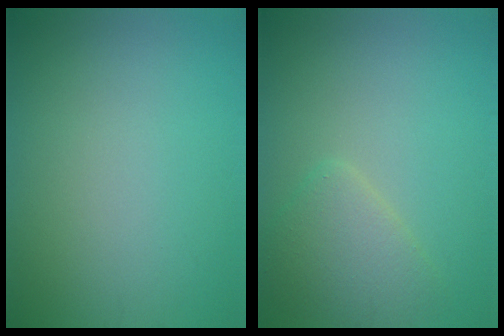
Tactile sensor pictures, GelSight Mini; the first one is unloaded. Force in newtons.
{"total": 3.0, "press": 3.0, "slide": 0.2}